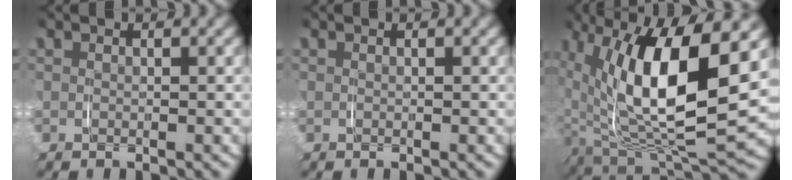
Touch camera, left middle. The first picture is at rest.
{"total": 0.0}
{"total": 16.8, "force": [1.9, 8.3, 14.5], "torque": [-0.254, -0.008, 0.045]}